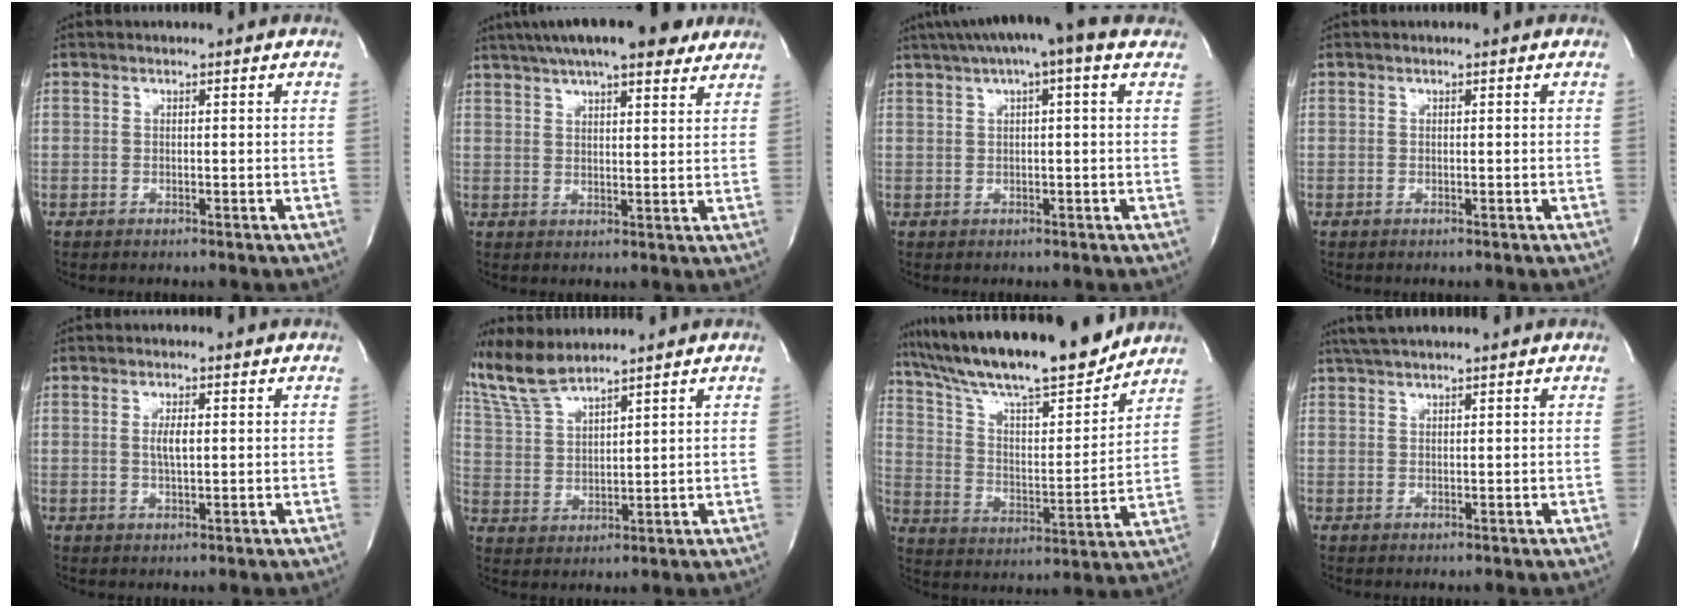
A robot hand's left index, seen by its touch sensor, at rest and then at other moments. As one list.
[{"total": 17.3, "force": [13.7, 3.6, 10.0], "torque": [-0.175, 0.046, 0.191]}, {"total": 9.6, "force": [6.2, 1.2, 7.3], "torque": [-0.121, 0.048, 0.084]}, {"total": 0.0}, {"total": 2.6, "force": [0.2, 0.7, 2.5], "torque": [-0.050, -0.002, 0.005]}, {"total": 7.1, "force": [6.6, 0.3, 2.6], "torque": [-0.074, 0.008, 0.145]}, {"total": 20.4, "force": [17.8, 2.1, 9.9], "torque": [-0.177, 0.003, 0.291]}, {"total": 3.6, "force": [3.1, -0.1, 1.9], "torque": [-0.034, 0.024, 0.060]}]